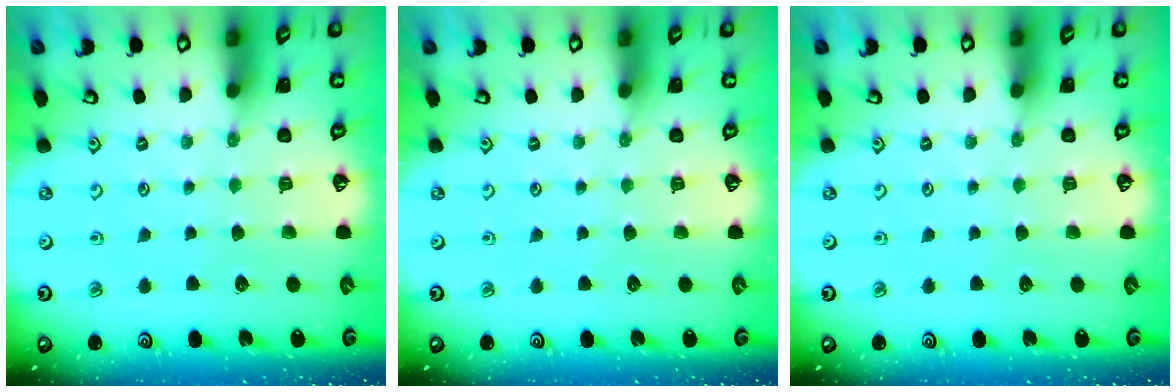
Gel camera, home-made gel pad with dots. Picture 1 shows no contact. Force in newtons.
{"total": 0.0}
{"total": 0.0}